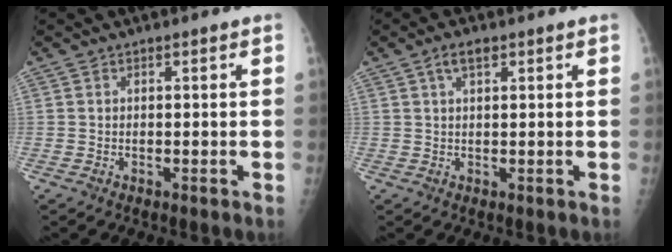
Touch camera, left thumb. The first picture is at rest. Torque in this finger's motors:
{"motor_torque": [0.09, -0.15, 0.43, 0.13, 0.00]}